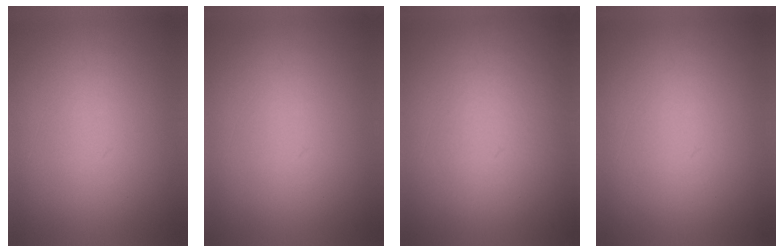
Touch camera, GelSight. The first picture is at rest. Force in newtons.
{"total": 0.0}
{"total": 4.3}
{"total": 0.0}